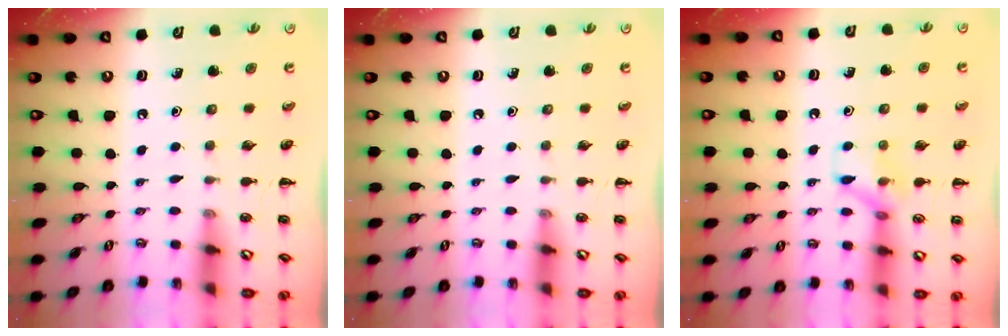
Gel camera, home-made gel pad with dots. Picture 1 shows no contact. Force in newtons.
{"total": 0.0}
{"total": 7.2, "press": 7.2, "slide": 0.6}